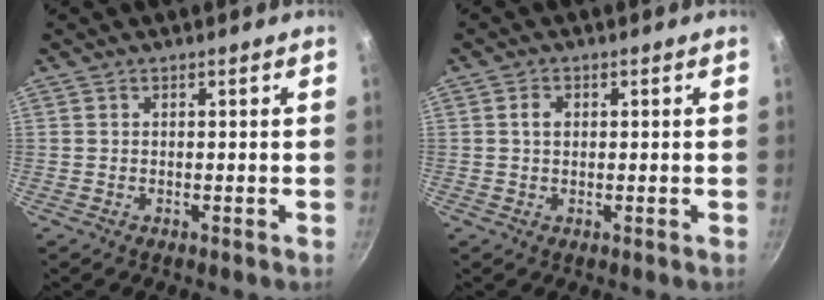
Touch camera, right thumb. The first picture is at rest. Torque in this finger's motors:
{"motor_torque": [0.06, 0.90, 0.52, -0.03, -0.01]}